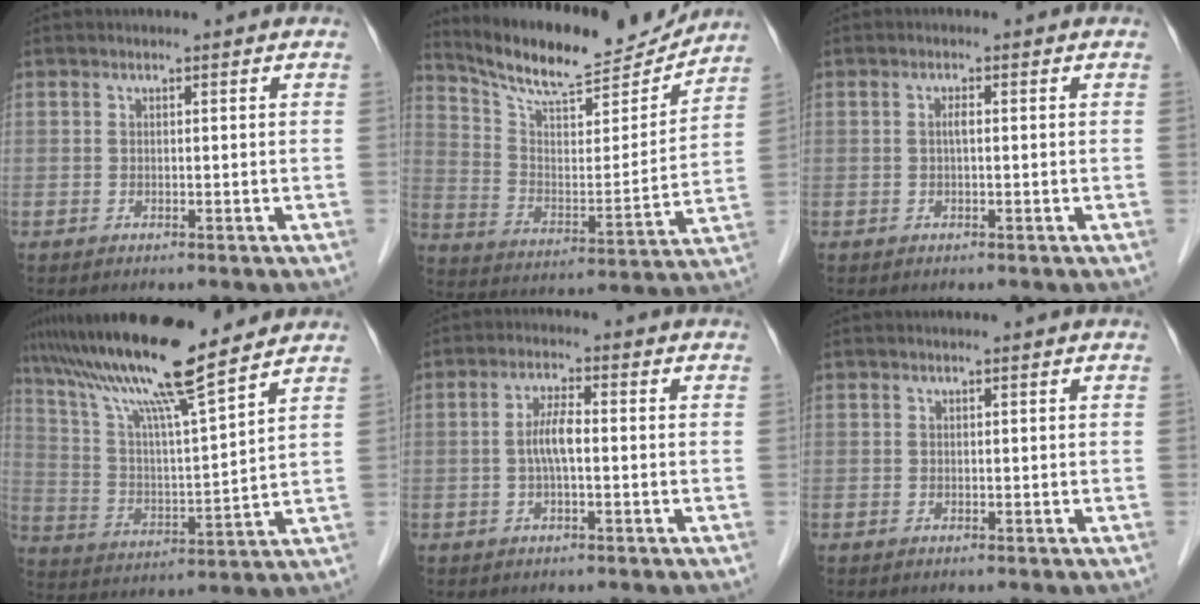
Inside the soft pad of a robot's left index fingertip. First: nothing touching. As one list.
[{"total": 16.3, "force": [15.3, 2.2, 4.9], "torque": [-0.095, -0.024, 0.243]}, {"total": 1.1, "force": [-0.4, 0.1, 1.1], "torque": [-0.021, -0.001, -0.008]}, {"total": 16.2, "force": [13.1, 0.1, 9.5], "torque": [-0.173, 0.009, 0.229]}, {"total": 4.0, "force": [-0.7, 0.8, 3.9], "torque": [-0.081, 0.005, -0.015]}, {"total": 0.0}]